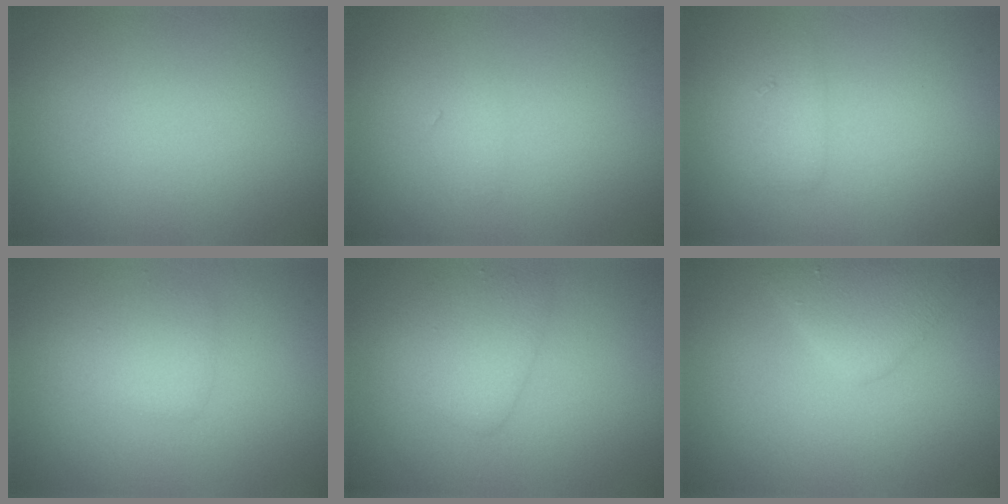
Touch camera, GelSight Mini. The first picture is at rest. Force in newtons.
{"total": 0.6, "press": 0.6, "slide": 0.0}
{"total": 1.5, "press": 1.5, "slide": 0.1}
{"total": 1.8, "press": 1.8, "slide": 0.1}
{"total": 2.6, "press": 2.6, "slide": 0.1}
{"total": 2.7, "press": 2.7, "slide": 0.2}